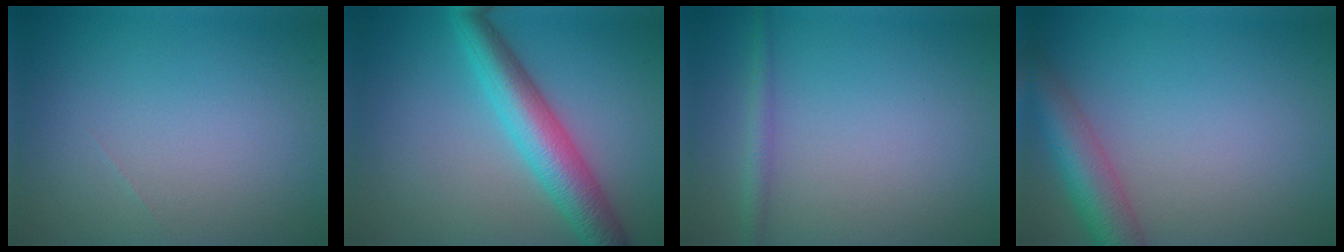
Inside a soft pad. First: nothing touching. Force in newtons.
{"total": 5.9, "press": 5.9, "slide": 0.2}
{"total": 1.5, "press": 1.5, "slide": 0.1}
{"total": 5.0, "press": 5.0, "slide": 0.2}